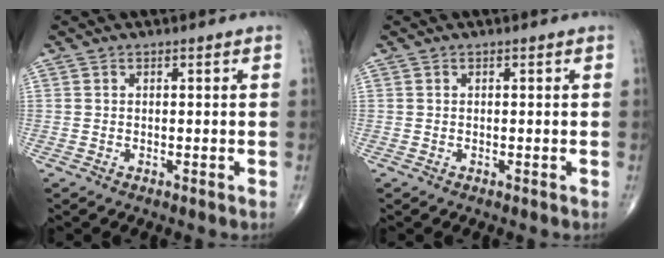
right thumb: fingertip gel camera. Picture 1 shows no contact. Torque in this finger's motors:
{"motor_torque": [0.00, 0.09, -0.09, -0.04, 0.02]}